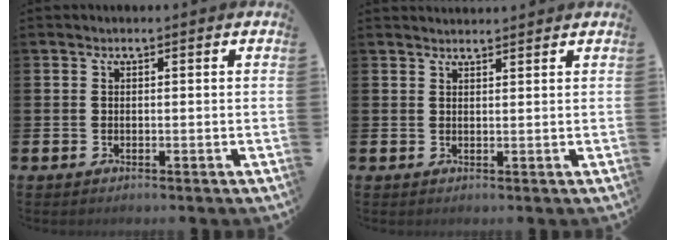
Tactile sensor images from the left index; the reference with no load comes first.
{"total": 1.8, "force": [1.8, 0.2, 0.0], "torque": [0.006, -0.011, 0.031]}